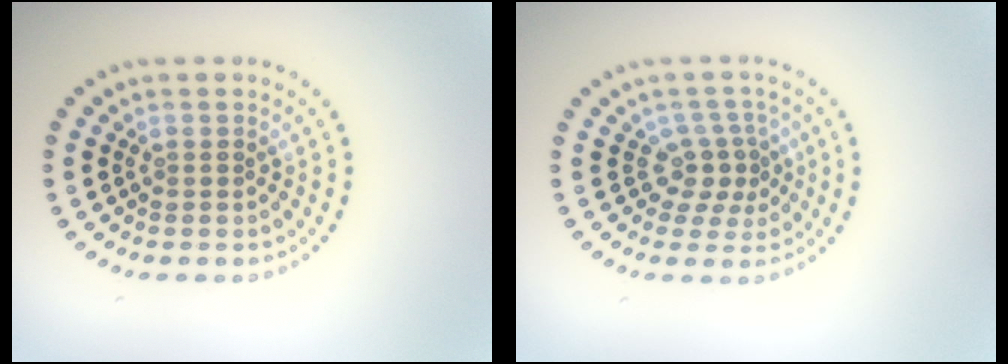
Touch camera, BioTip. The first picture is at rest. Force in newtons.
{"total": 2.6, "press": 1.8, "slide": 1.9}